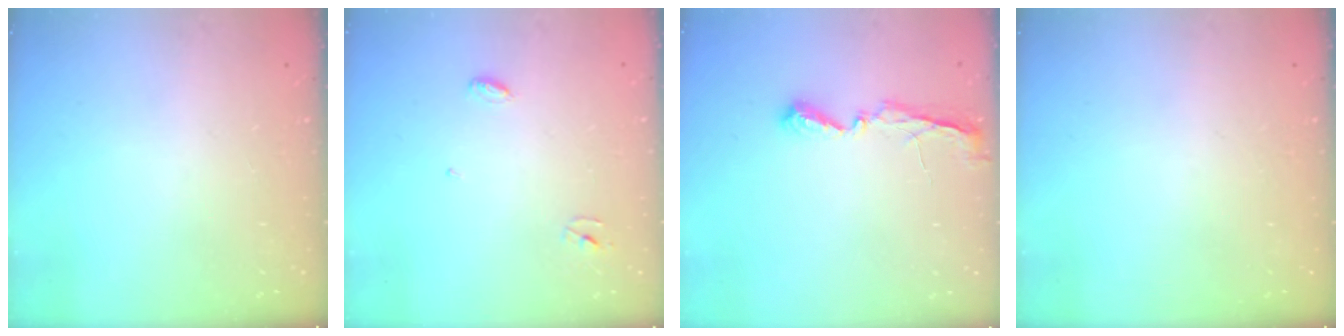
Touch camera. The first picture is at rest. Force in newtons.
{"total": 3.3, "press": 3.3, "slide": 0.3}
{"total": 5.8, "press": 5.8, "slide": 0.3}
{"total": 0.0}